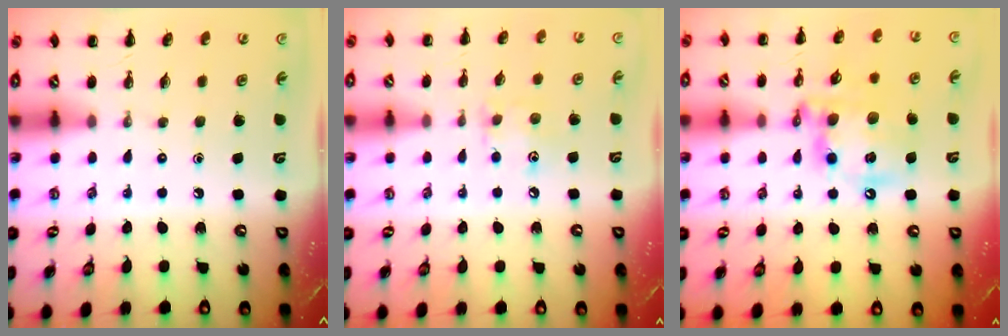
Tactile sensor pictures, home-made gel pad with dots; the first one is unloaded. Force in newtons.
{"total": 6.6, "press": 6.6, "slide": 1.1}
{"total": 14.2, "press": 13.8, "slide": 3.4}